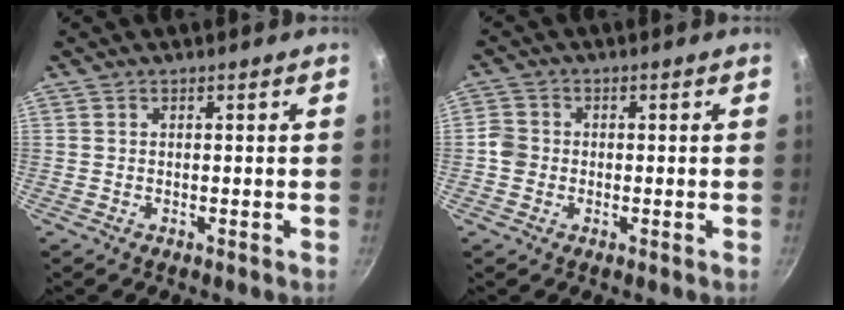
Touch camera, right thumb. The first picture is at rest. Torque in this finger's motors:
{"motor_torque": [-0.20, -0.36, 0.45, -0.02, 0.05]}